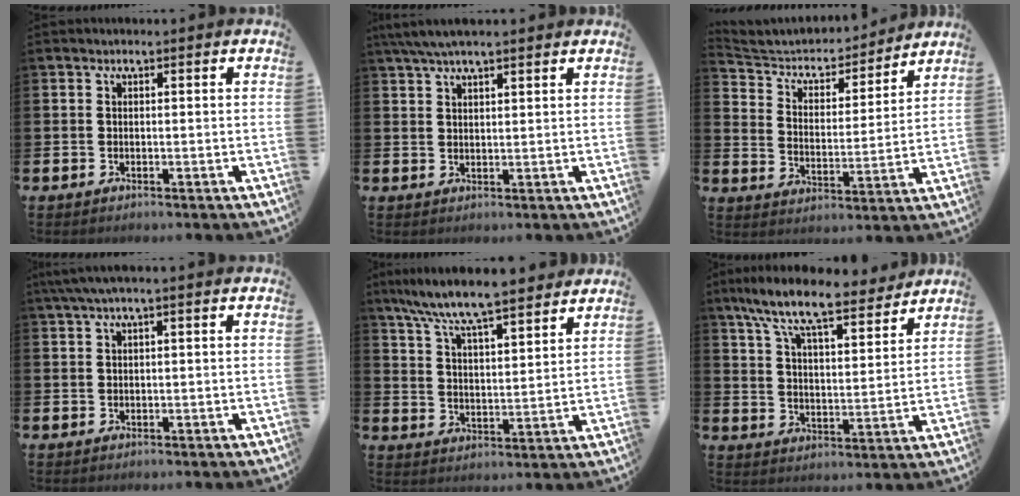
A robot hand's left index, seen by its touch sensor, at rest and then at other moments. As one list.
[{"total": 4.5, "force": [3.7, 0.8, 2.4], "torque": [-0.049, -0.006, 0.067]}, {"total": 5.3, "force": [4.9, 2.0, 0.5], "torque": [-0.043, -0.042, 0.078]}, {"total": 2.0, "force": [0.9, 0.1, 1.8], "torque": [-0.036, 0.003, 0.017]}, {"total": 8.3, "force": [7.8, 0.6, 2.9], "torque": [-0.084, -0.046, 0.138]}, {"total": 10.0, "force": [8.9, 1.7, 4.4], "torque": [-0.104, -0.054, 0.151]}]